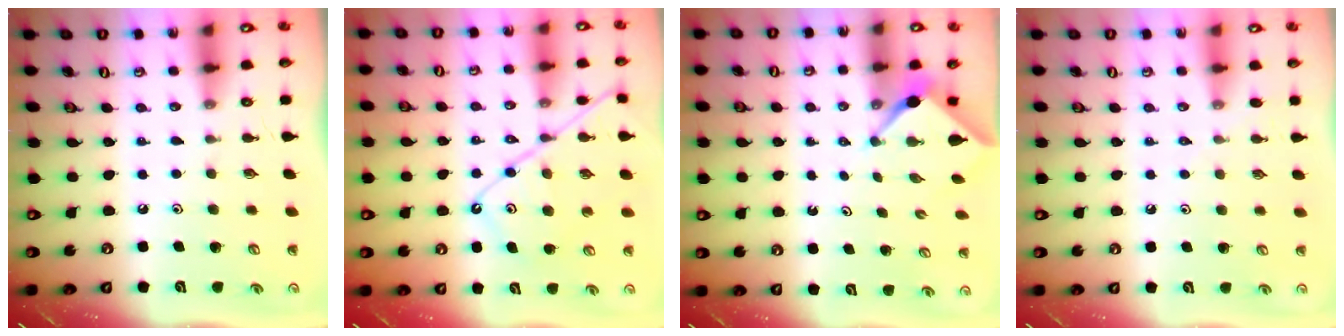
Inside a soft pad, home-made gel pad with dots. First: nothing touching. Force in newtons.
{"total": 11.8, "press": 11.7, "slide": 1.2}
{"total": 2.3, "press": 2.3, "slide": 0.2}
{"total": 3.5, "press": 3.4, "slide": 0.7}